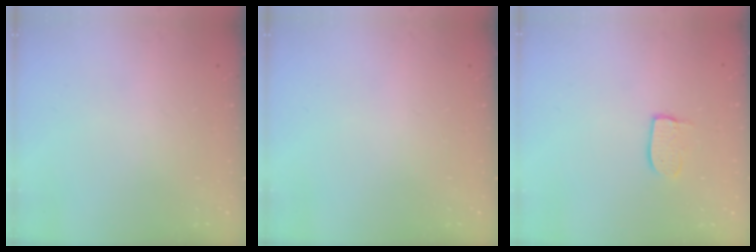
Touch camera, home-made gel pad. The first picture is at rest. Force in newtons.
{"total": 0.0}
{"total": 5.5, "press": 5.5, "slide": 0.4}